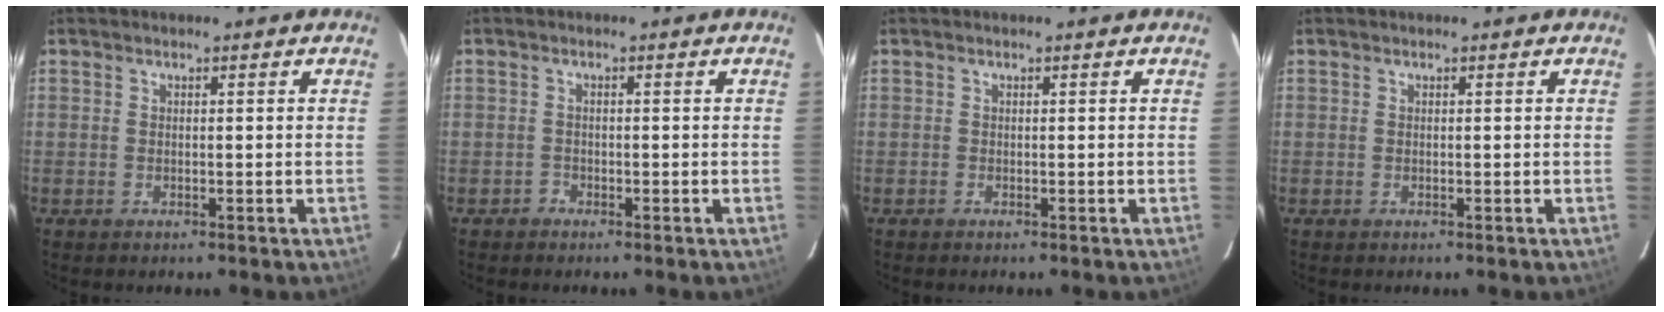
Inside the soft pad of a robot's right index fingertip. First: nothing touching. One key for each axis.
{"total": 1.0, "fx": -0.8, "fy": 0.5, "fz": -0.2, "tx": 0.002, "ty": 0.005, "tz": -0.016}
{"total": 0.0}
{"total": 0.0}